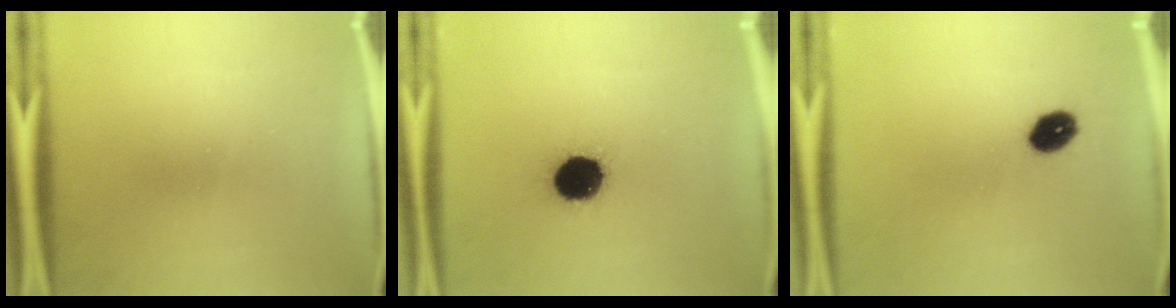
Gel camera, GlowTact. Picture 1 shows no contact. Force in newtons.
{"total": 15.6}
{"total": 5.3}